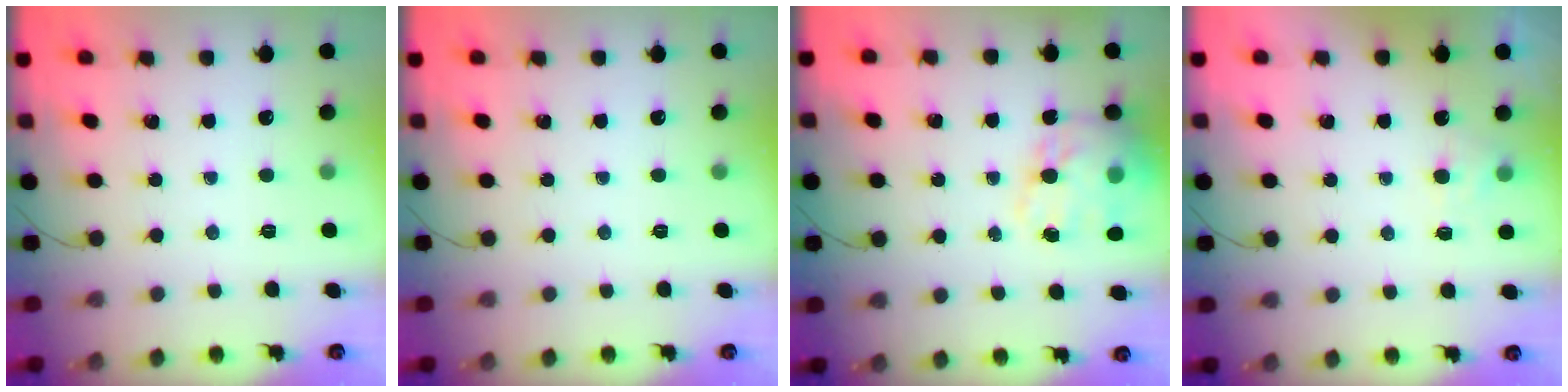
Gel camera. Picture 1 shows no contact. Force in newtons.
{"total": 0.0}
{"total": 16.7, "press": 16.2, "slide": 4.0}
{"total": 4.3, "press": 4.1, "slide": 1.3}